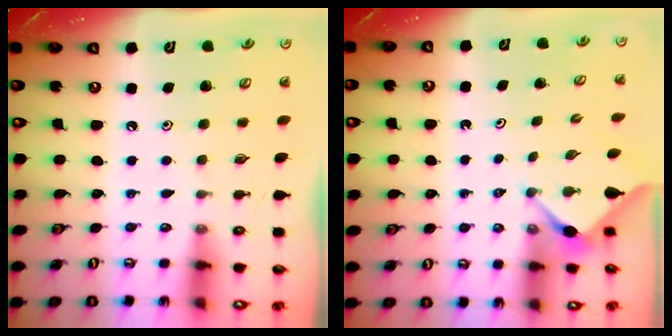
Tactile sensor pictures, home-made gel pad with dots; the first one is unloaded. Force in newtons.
{"total": 2.9, "press": 2.8, "slide": 0.3}